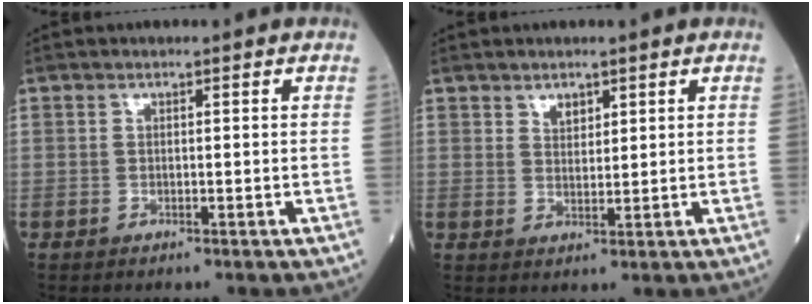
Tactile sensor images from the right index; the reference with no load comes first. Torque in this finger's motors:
{"motor_torque": [-0.18, 0.07, 0.03, 0.01]}